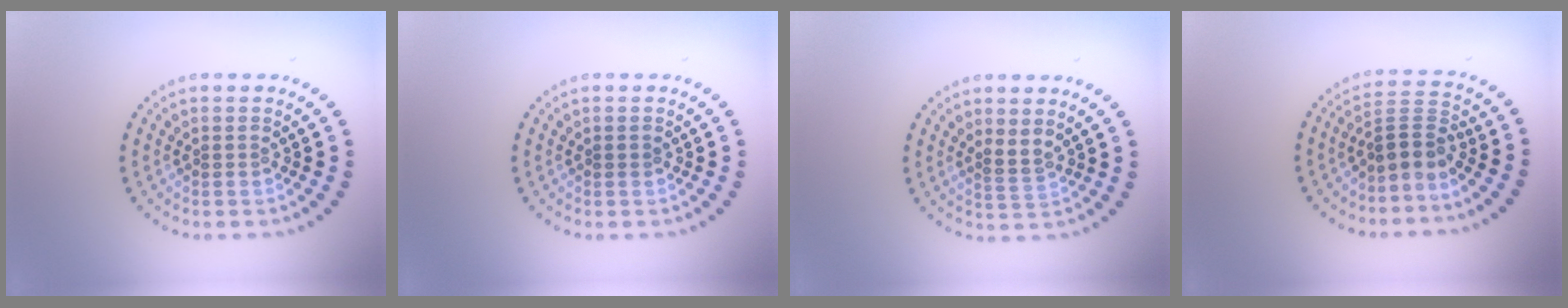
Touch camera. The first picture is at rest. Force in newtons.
{"total": 0.5, "press": 0.5, "slide": 0.2}
{"total": 1.4, "press": 0.9, "slide": 1.0}
{"total": 2.9, "press": 2.1, "slide": 1.9}